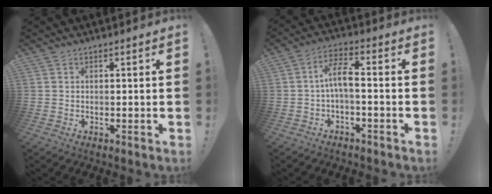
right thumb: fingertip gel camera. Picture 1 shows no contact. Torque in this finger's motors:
{"motor_torque": [-0.02, 0.03, 0.18, 0.24, 0.00]}